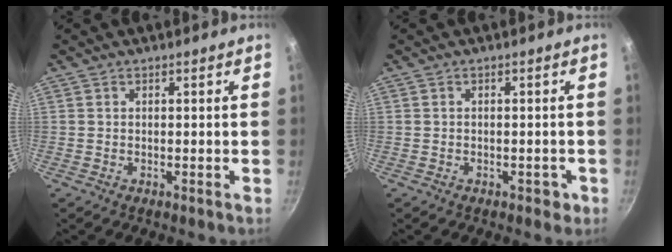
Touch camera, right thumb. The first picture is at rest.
{"total": 1.8, "force": [-0.9, 1.2, 1.0], "torque": [-0.006, 0.005, -0.009]}